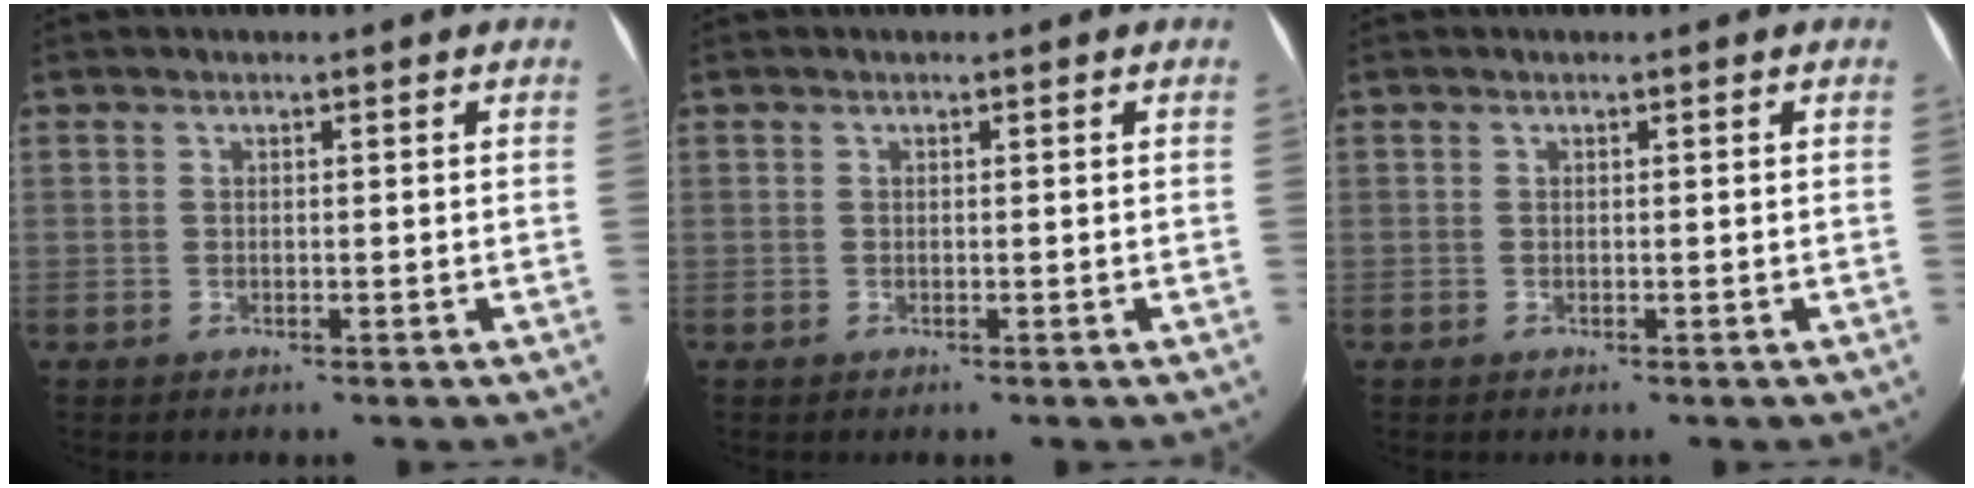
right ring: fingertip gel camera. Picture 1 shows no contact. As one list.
[{"total": 0.0}, {"total": 0.0}]